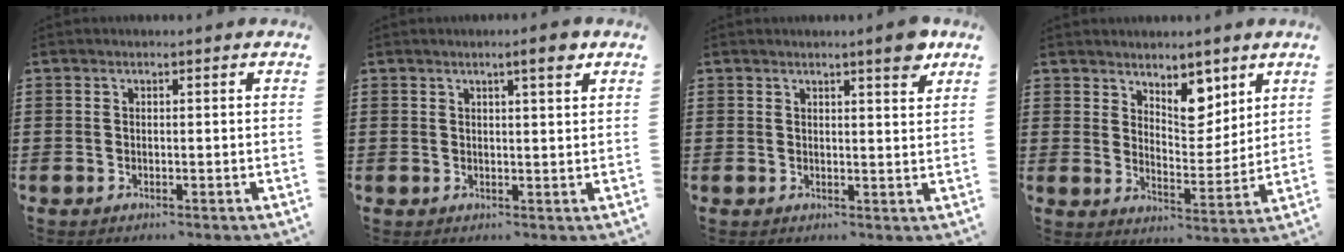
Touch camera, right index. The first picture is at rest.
{"total": 3.2, "force": [2.0, 0.1, 2.5], "torque": [-0.036, -0.005, 0.029]}
{"total": 3.9, "force": [3.0, 0.3, 2.5], "torque": [-0.032, -0.009, 0.047]}
{"total": 6.7, "force": [4.7, 3.5, 3.4], "torque": [-0.050, -0.018, 0.080]}